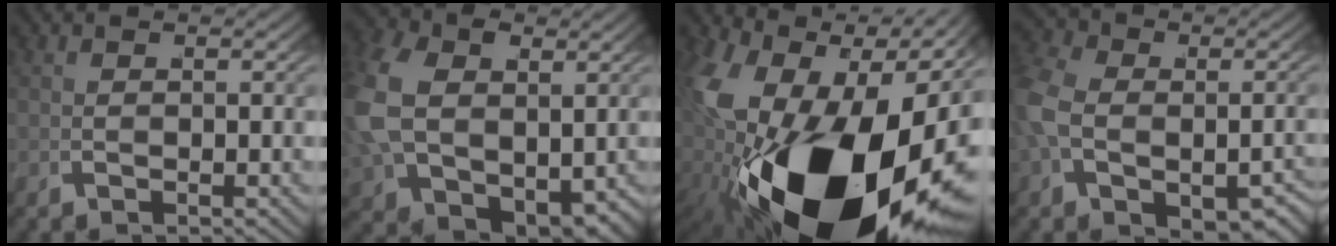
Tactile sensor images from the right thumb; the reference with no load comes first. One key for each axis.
{"total": 9.8, "fx": 0.6, "fy": 7.2, "fz": 6.6, "tx": -0.173, "ty": -0.052, "tz": 0.045}
{"total": 25.3, "fx": -2.9, "fy": 15.0, "fz": 20.2, "tx": -0.421, "ty": -0.101, "tz": 0.017}
{"total": 6.8, "fx": -0.9, "fy": 5.1, "fz": 4.5, "tx": -0.110, "ty": -0.029, "tz": 0.002}